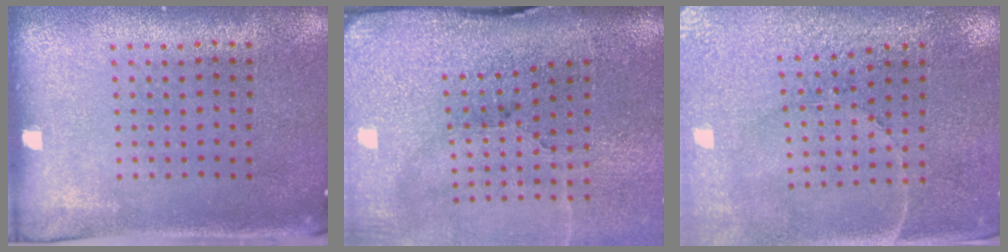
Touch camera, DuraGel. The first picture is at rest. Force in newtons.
{"total": 5.0, "press": 3.9, "slide": 3.2}
{"total": 3.1, "press": 3.1, "slide": 0.6}